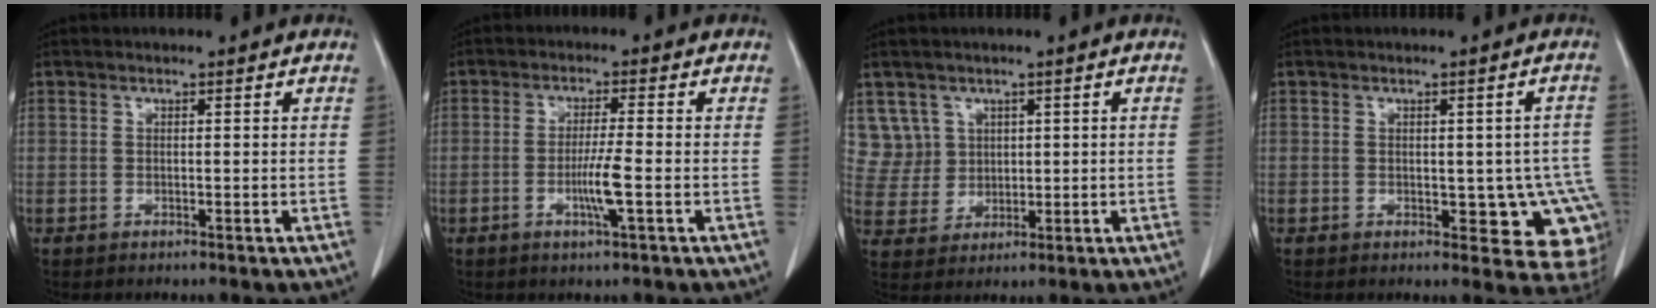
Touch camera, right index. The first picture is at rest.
{"total": 4.7, "force": [-1.4, -0.3, 4.5], "torque": [-0.085, -0.008, -0.027]}
{"total": 6.0, "force": [2.9, 5.3, -0.4], "torque": [0.010, 0.015, 0.068]}
{"total": 8.3, "force": [-1.8, 4.4, 6.8], "torque": [-0.059, 0.010, -0.014]}